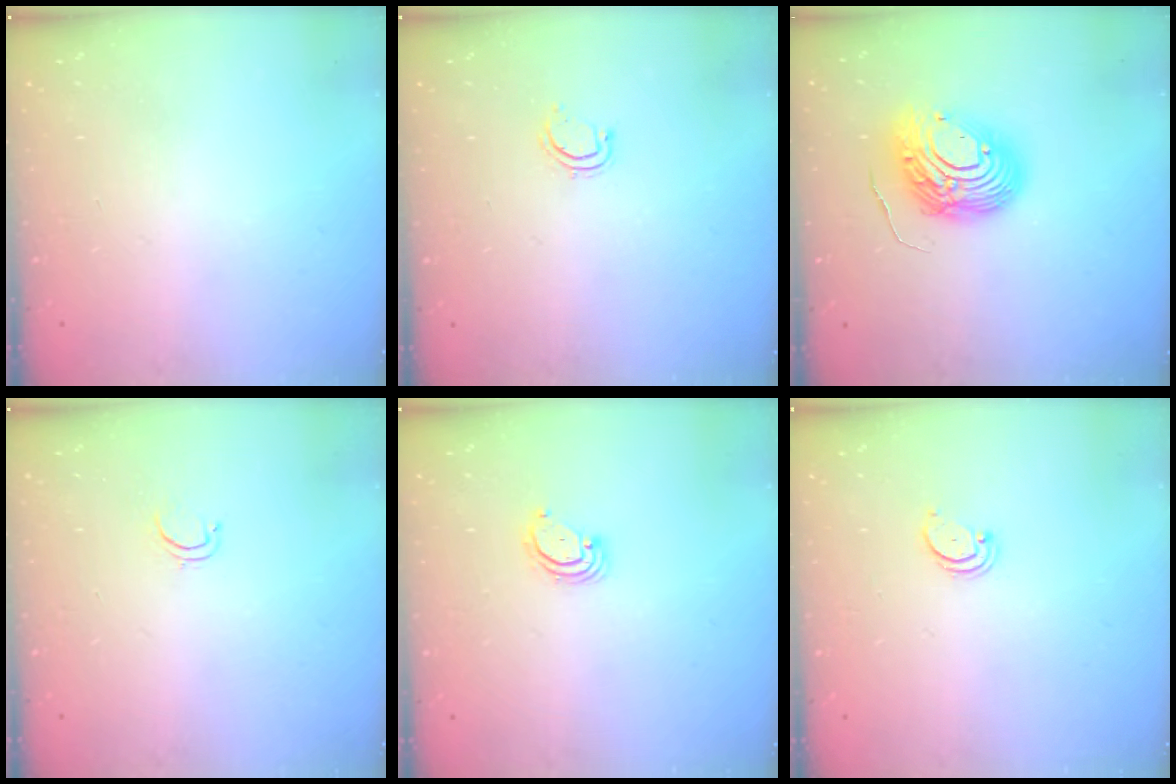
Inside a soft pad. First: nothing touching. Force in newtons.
{"total": 4.3, "press": 4.2, "slide": 1.0}
{"total": 12.0, "press": 12.0, "slide": 1.1}
{"total": 2.6, "press": 2.5, "slide": 0.4}
{"total": 2.9, "press": 2.9, "slide": 0.3}
{"total": 2.0, "press": 2.0, "slide": 0.2}